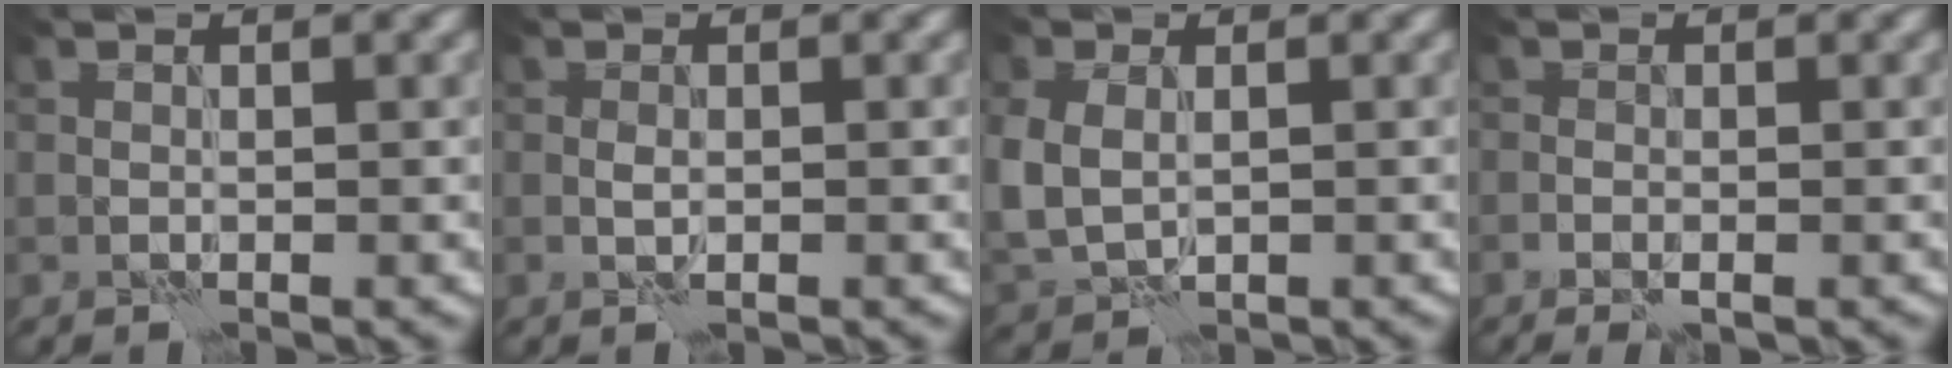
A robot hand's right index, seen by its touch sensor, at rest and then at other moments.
{"total": 0.8, "force": [-0.1, 0.3, 0.7], "torque": [-0.017, 0.001, -0.004]}
{"total": 4.8, "force": [0.0, 3.7, 3.1], "torque": [-0.078, -0.006, 0.019]}
{"total": 1.4, "force": [-0.8, 0.4, 1.1], "torque": [-0.022, -0.002, -0.015]}